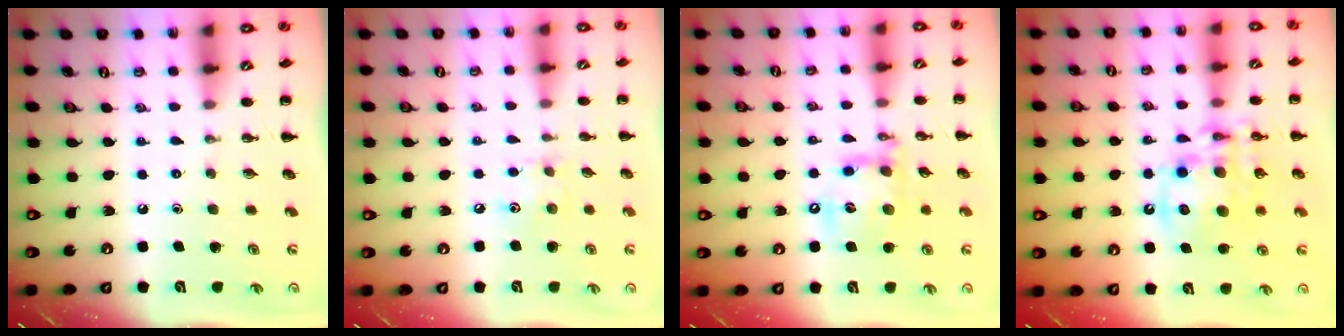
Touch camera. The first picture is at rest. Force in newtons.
{"total": 6.3, "press": 6.2, "slide": 1.1}
{"total": 15.4, "press": 15.1, "slide": 2.9}
{"total": 13.9, "press": 13.4, "slide": 3.4}